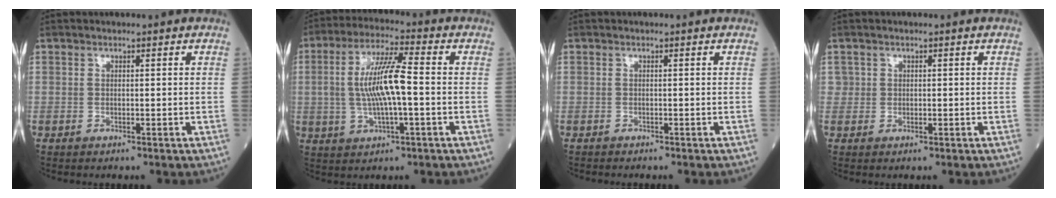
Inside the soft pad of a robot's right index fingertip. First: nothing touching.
{"total": 10.3, "force": [-0.1, 1.8, 10.1], "torque": [-0.199, 0.011, -0.004]}
{"total": 0.0}
{"total": 1.2, "force": [0.2, 1.2, 0.3], "torque": [0.000, -0.001, 0.001]}